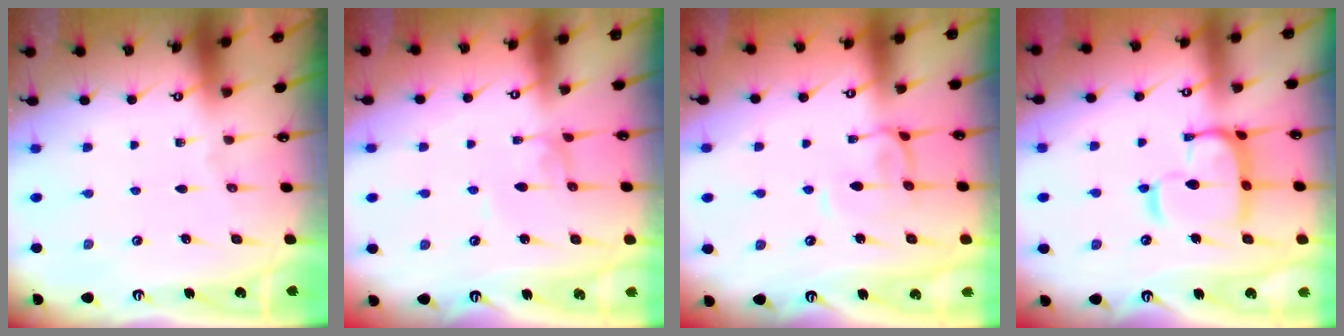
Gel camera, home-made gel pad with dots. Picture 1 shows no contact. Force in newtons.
{"total": 2.6, "press": 2.6, "slide": 0.0}
{"total": 1.7, "press": 1.6, "slide": 0.4}
{"total": 12.0, "press": 11.9, "slide": 1.4}